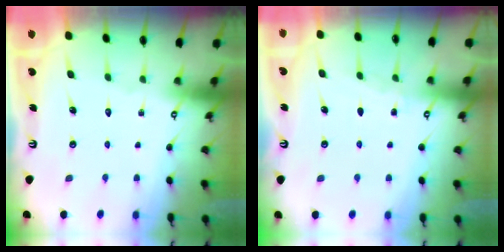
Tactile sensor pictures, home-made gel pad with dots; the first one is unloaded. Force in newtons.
{"total": 3.7, "press": 3.7, "slide": 0.4}